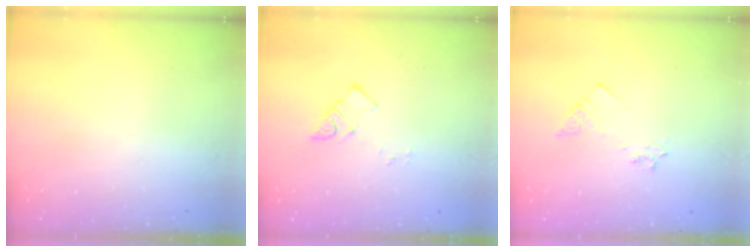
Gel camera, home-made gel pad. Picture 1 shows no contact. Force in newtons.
{"total": 3.8, "press": 3.8, "slide": 0.2}
{"total": 2.5, "press": 2.4, "slide": 0.4}